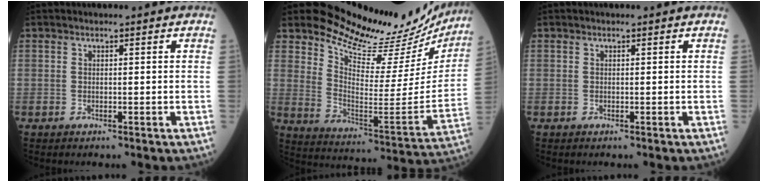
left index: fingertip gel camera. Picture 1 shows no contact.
{"total": 22.9, "force": [20.9, 6.1, 7.0], "torque": [-0.095, -0.086, 0.267]}
{"total": 0.0}